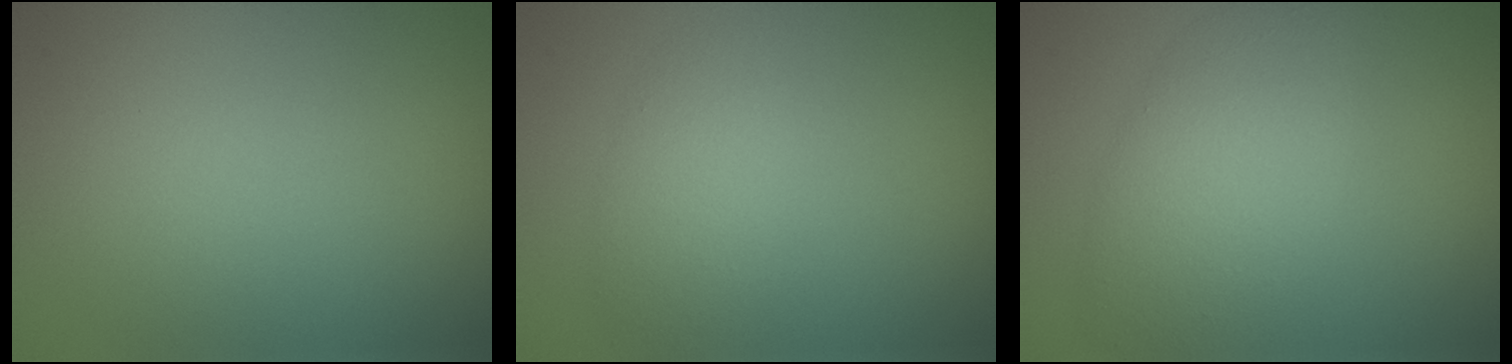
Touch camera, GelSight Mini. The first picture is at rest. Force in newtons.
{"total": 2.4, "press": 2.4, "slide": 0.1}
{"total": 5.3, "press": 5.3, "slide": 0.2}